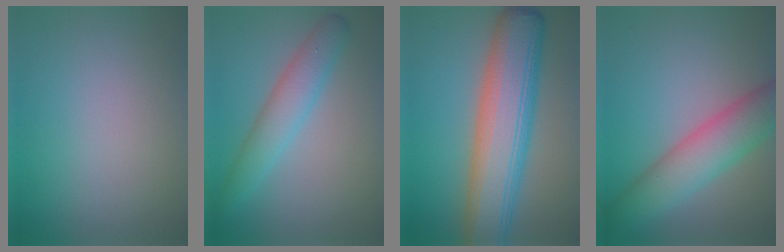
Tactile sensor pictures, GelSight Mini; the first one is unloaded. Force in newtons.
{"total": 3.9, "press": 3.9, "slide": 0.1}
{"total": 10.6, "press": 10.6, "slide": 0.3}
{"total": 6.7, "press": 6.7, "slide": 0.3}